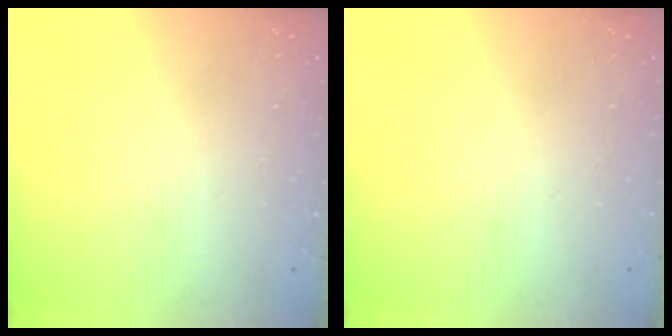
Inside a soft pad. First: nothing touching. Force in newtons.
{"total": 0.0}